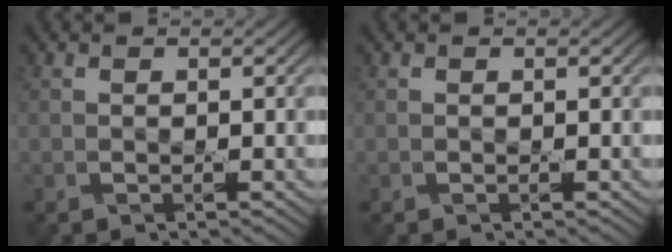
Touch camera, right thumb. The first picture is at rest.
{"total": 0.0}